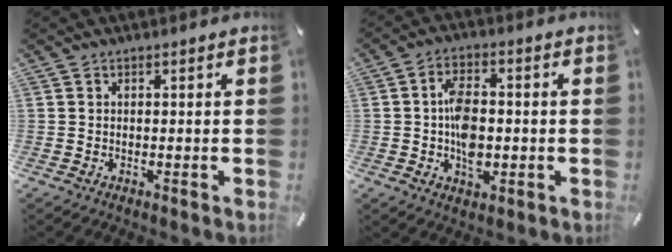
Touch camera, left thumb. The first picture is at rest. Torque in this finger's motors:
{"motor_torque": [1.60, 2.20, 0.60, -0.50, 0.24]}